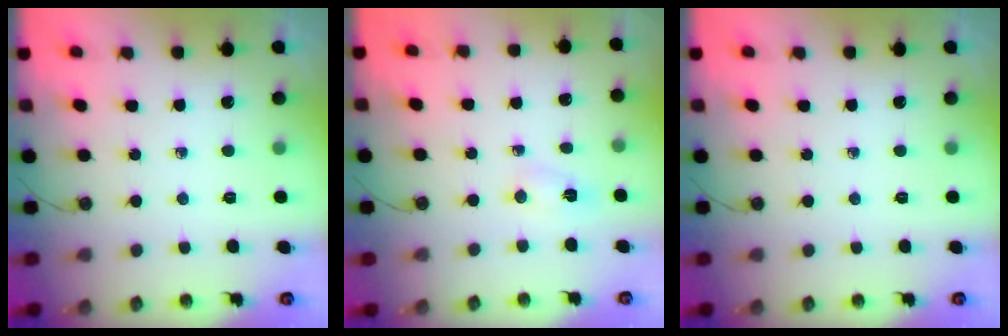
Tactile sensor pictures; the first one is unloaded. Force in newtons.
{"total": 2.5, "press": 2.4, "slide": 0.5}
{"total": 0.0}